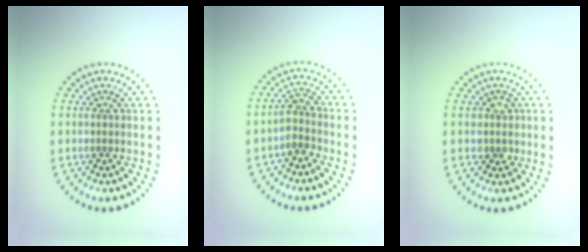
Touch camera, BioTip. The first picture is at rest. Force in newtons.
{"total": 2.0, "press": 1.7, "slide": 1.1}
{"total": 1.7, "press": 1.5, "slide": 0.9}